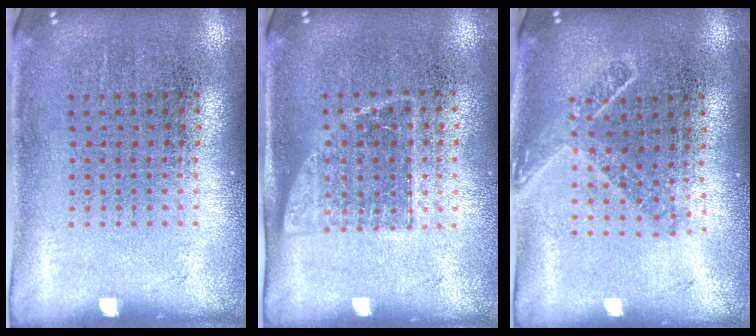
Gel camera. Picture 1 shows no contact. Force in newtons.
{"total": 1.3, "press": 1.1, "slide": 0.7}
{"total": 1.7, "press": 1.3, "slide": 1.1}